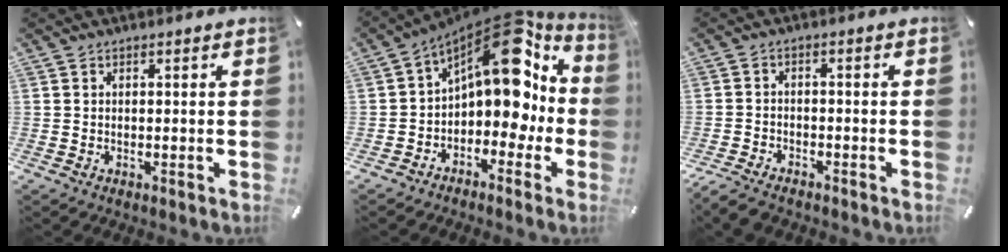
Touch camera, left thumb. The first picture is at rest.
{"total": 17.6, "force": [6.9, 9.3, 13.3], "torque": [-0.181, -0.055, 0.117]}
{"total": 4.1, "force": [-3.5, 1.6, 1.4], "torque": [-0.033, 0.016, -0.070]}